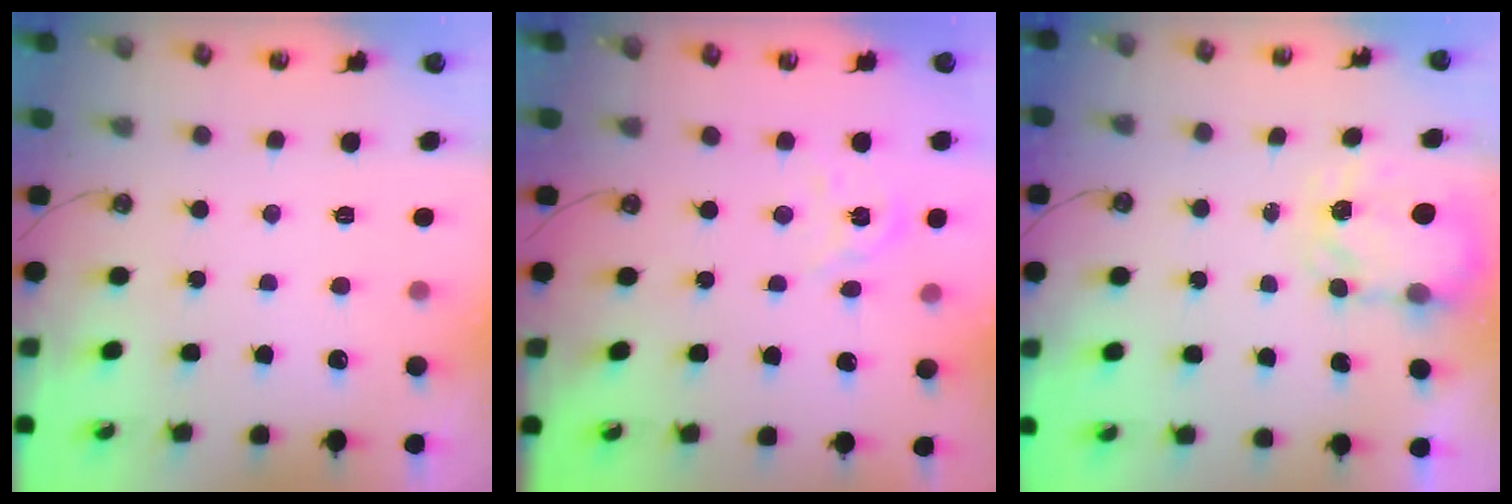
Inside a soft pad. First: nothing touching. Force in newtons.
{"total": 4.1, "press": 4.1, "slide": 0.6}
{"total": 3.6, "press": 3.6, "slide": 0.4}